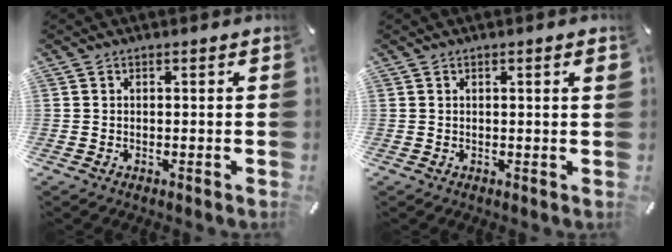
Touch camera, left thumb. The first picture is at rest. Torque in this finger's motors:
{"motor_torque": [0.07, -0.27, -0.02, 0.31, 0.00]}